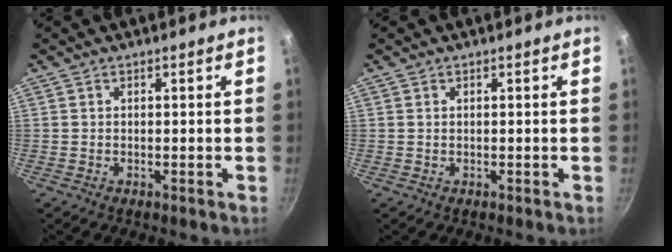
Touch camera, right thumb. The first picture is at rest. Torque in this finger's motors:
{"motor_torque": [0.03, 0.30, -0.26, 0.19, 0.00]}